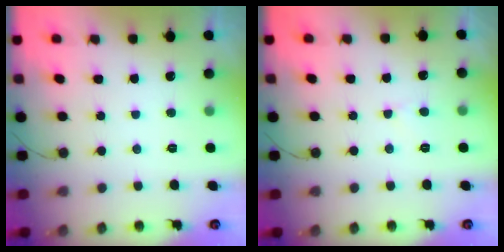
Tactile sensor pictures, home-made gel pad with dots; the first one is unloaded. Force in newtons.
{"total": 4.6, "press": 4.6, "slide": 0.5}